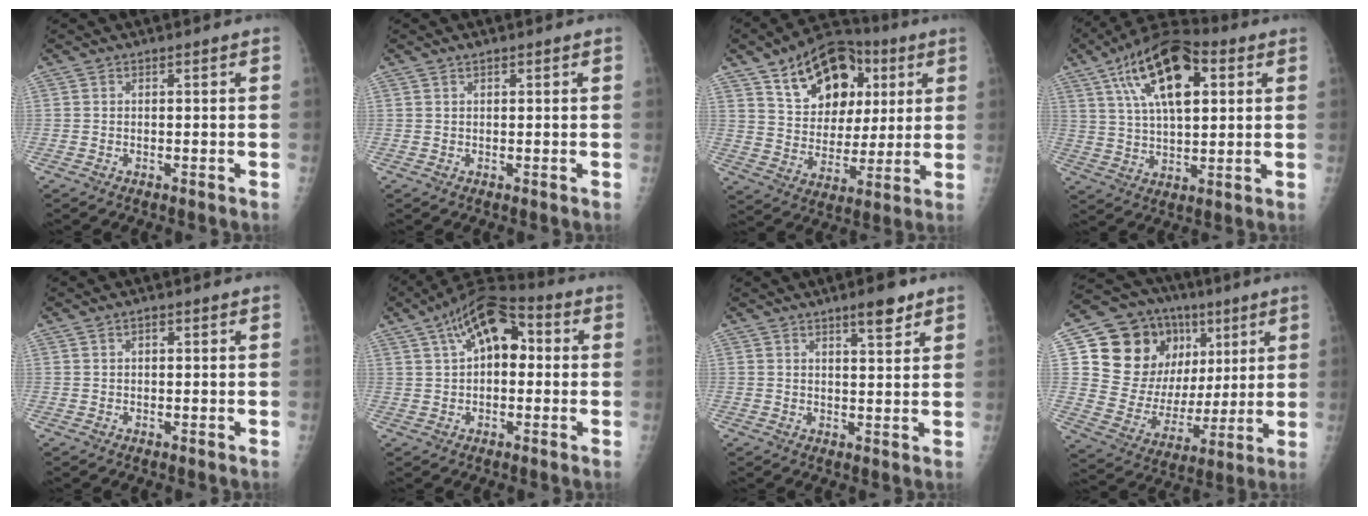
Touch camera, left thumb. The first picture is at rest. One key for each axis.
{"total": 0.7, "fx": 0.5, "fy": 0.4, "fz": 0.3, "tx": 0.000, "ty": -0.001, "tz": 0.008}
{"total": 19.4, "fx": 8.3, "fy": 12.7, "fz": 12.1, "tx": -0.144, "ty": -0.014, "tz": 0.139}
{"total": 17.7, "fx": 6.6, "fy": 8.3, "fz": 14.2, "tx": -0.224, "ty": 0.003, "tz": 0.109}
{"total": 0.8, "fx": 0.3, "fy": 0.5, "fz": 0.6, "tx": -0.003, "ty": 0.001, "tz": 0.005}
{"total": 13.0, "fx": 3.1, "fy": 7.2, "fz": 10.3, "tx": -0.151, "ty": 0.031, "tz": 0.043}
{"total": 5.1, "fx": 3.4, "fy": 1.3, "fz": 3.5, "tx": -0.043, "ty": -0.020, "tz": 0.049}
{"total": 21.9, "fx": 7.9, "fy": 16.7, "fz": 11.7, "tx": -0.131, "ty": 0.010, "tz": 0.154}